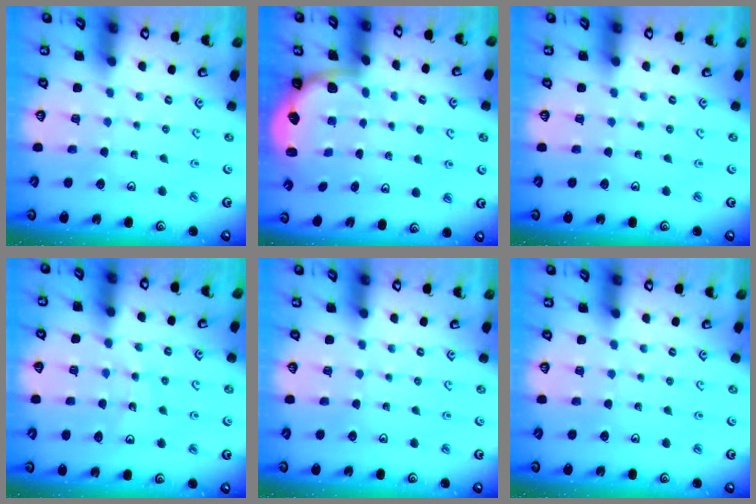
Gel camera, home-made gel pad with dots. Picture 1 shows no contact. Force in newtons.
{"total": 2.3, "press": 2.0, "slide": 1.3}
{"total": 0.0}
{"total": 11.7, "press": 11.2, "slide": 3.5}
{"total": 0.0}
{"total": 0.0}